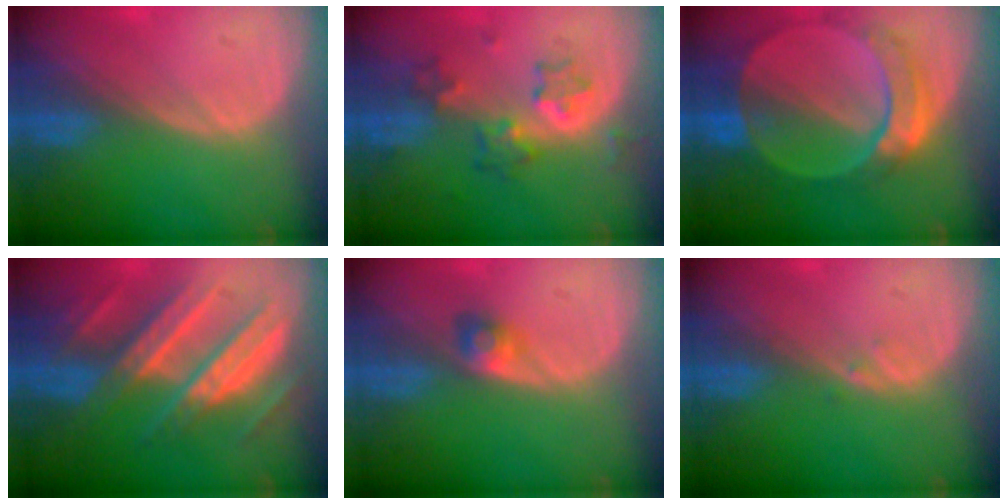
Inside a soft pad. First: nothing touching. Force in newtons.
{"total": 5.8, "press": 5.7, "slide": 1.2}
{"total": 9.7, "press": 8.4, "slide": 4.8}
{"total": 10.7, "press": 10.7, "slide": 1.0}
{"total": 2.5, "press": 2.3, "slide": 0.9}
{"total": 0.6, "press": 0.6, "slide": 0.1}